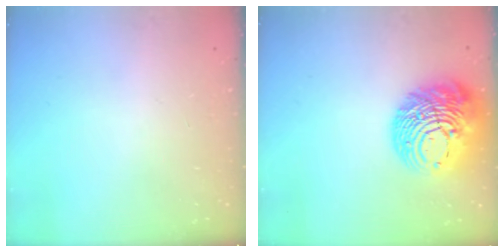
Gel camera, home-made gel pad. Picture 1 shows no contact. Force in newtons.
{"total": 18.4, "press": 18.2, "slide": 2.1}